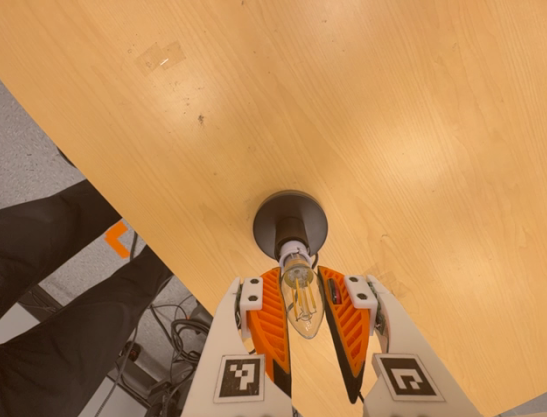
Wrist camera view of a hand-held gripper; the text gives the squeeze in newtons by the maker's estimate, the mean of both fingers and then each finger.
{"total": 14.6, "left": 14.5, "right": 14.8}